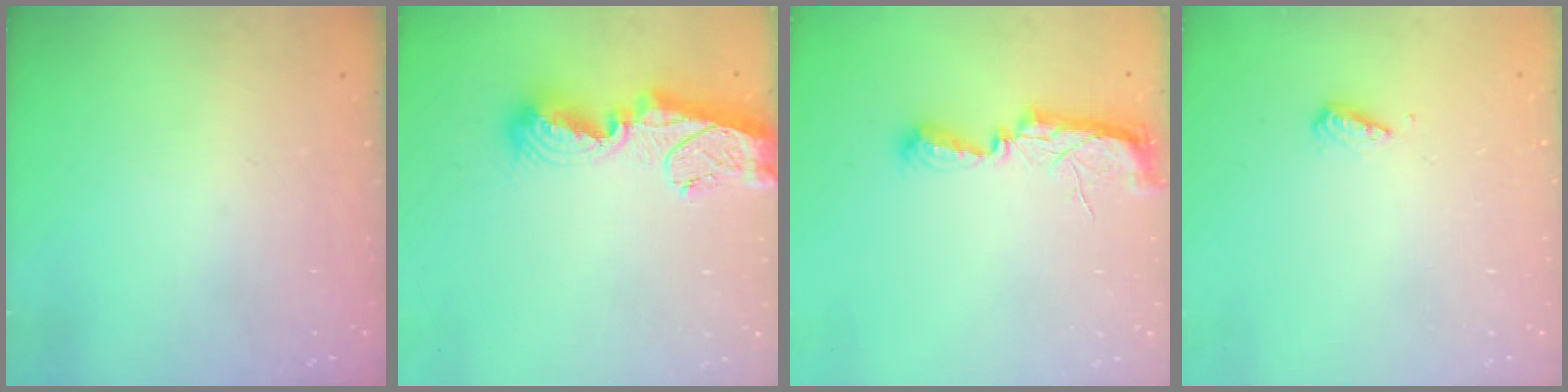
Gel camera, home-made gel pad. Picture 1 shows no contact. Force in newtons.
{"total": 11.5, "press": 11.4, "slide": 1.4}
{"total": 7.5, "press": 7.5, "slide": 0.5}
{"total": 5.2, "press": 5.2, "slide": 0.5}